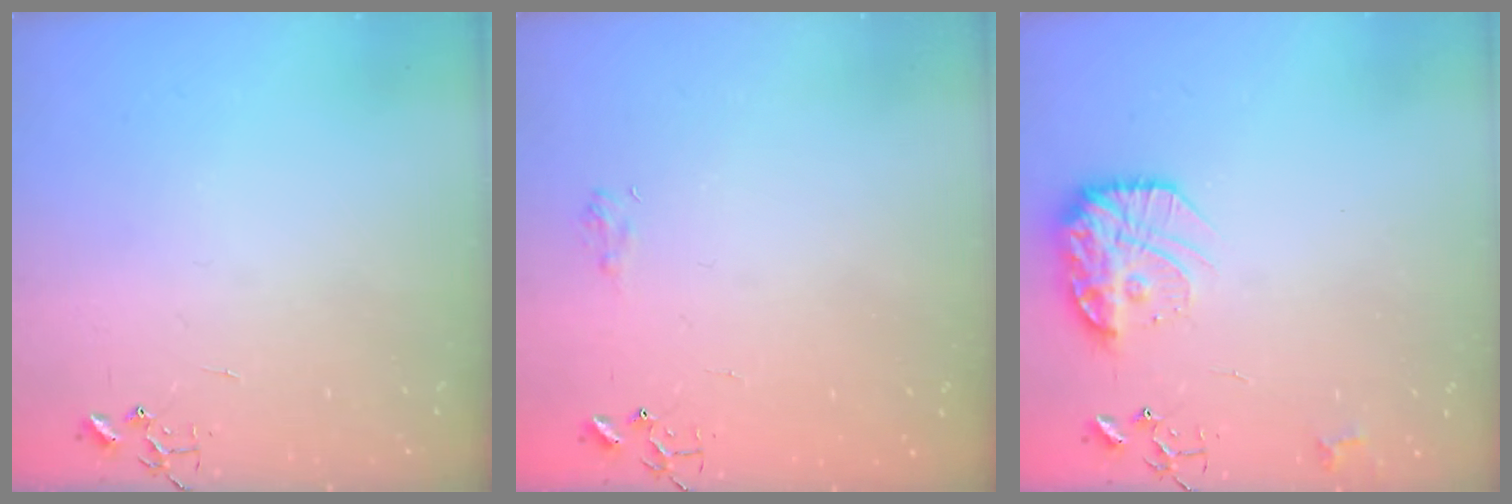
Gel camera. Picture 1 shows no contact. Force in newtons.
{"total": 6.9, "press": 6.8, "slide": 0.8}
{"total": 16.1, "press": 16.0, "slide": 1.4}